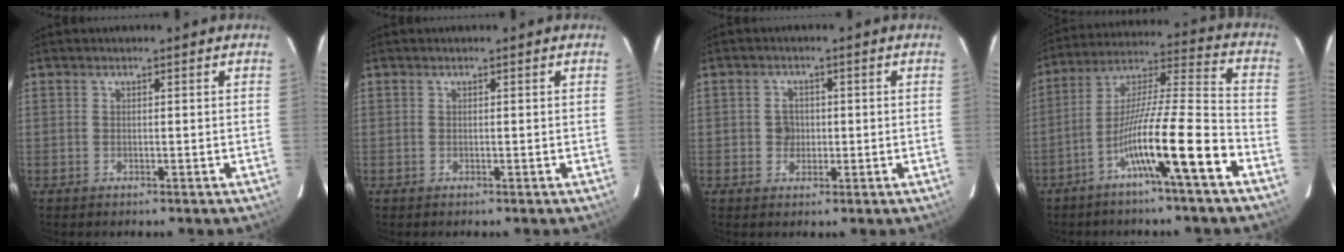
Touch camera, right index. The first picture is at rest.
{"total": 0.0}
{"total": 2.6, "force": [-0.2, 2.3, 1.3], "torque": [-0.018, 0.005, -0.002]}
{"total": 14.5, "force": [-7.2, -0.5, 12.5], "torque": [-0.225, 0.002, -0.129]}